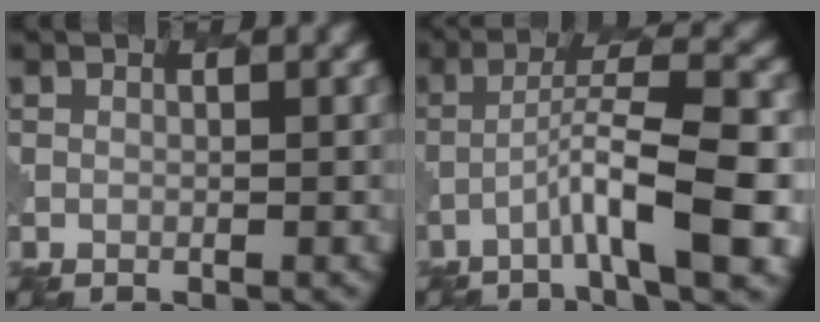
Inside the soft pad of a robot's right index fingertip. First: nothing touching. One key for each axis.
{"total": 7.6, "fx": -3.0, "fy": 1.0, "fz": 6.9, "tx": -0.112, "ty": 0.016, "tz": -0.055}